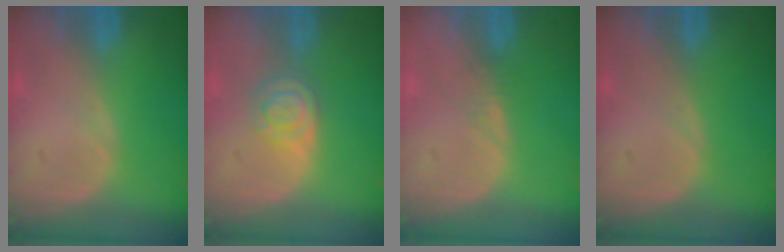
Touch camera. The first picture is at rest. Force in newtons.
{"total": 4.3, "press": 3.9, "slide": 1.9}
{"total": 0.8, "press": 0.8, "slide": 0.1}
{"total": 0.0}